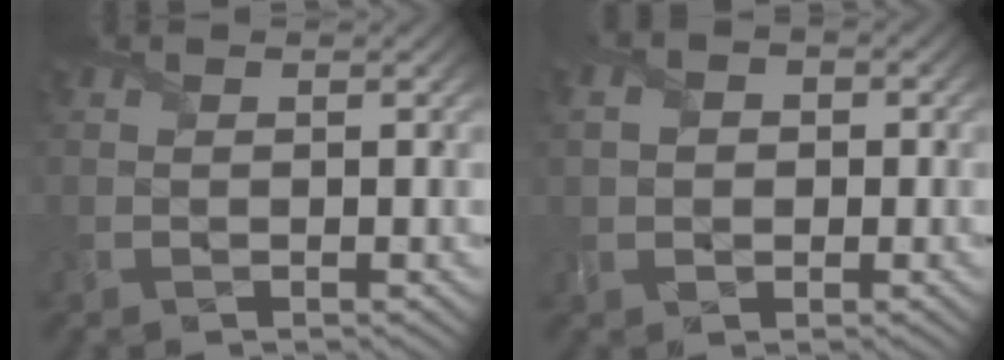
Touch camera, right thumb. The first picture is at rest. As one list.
[{"total": 3.1, "force": [0.3, 2.6, 1.7], "torque": [-0.044, 0.005, -0.007]}]